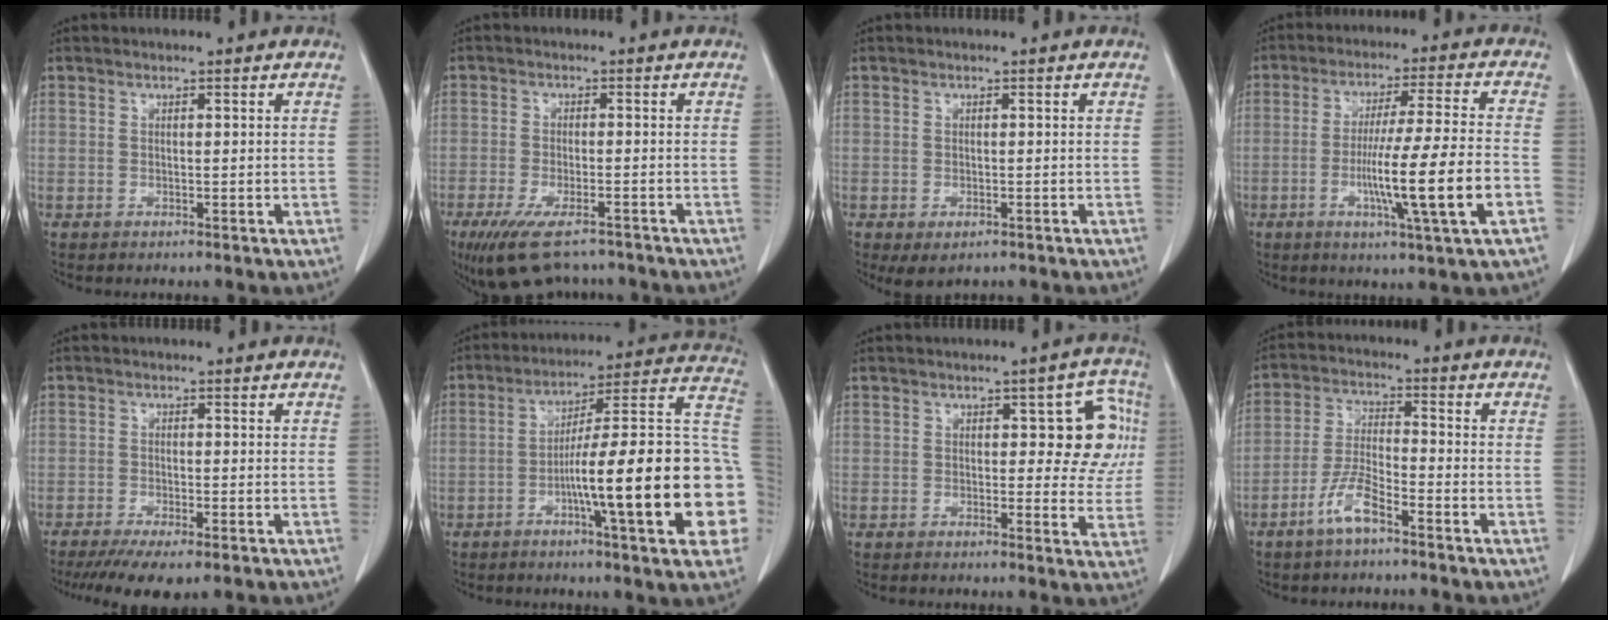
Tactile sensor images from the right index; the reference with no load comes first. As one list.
[{"total": 10.3, "force": [-8.2, 2.8, 5.6], "torque": [-0.095, -0.019, -0.129]}, {"total": 2.7, "force": [-1.4, 1.4, 1.8], "torque": [-0.030, -0.007, -0.012]}, {"total": 13.9, "force": [-4.1, -0.9, 13.3], "torque": [-0.233, -0.012, -0.072]}, {"total": 6.6, "force": [-4.6, 1.4, 4.5], "torque": [-0.070, -0.015, -0.076]}, {"total": 24.1, "force": [-5.5, 1.9, 23.4], "torque": [-0.245, 0.024, -0.080]}, {"total": 8.4, "force": [1.7, 4.0, 7.2], "torque": [-0.063, 0.024, 0.019]}, {"total": 6.3, "force": [-4.1, 1.1, 4.7], "torque": [-0.102, -0.002, -0.083]}]